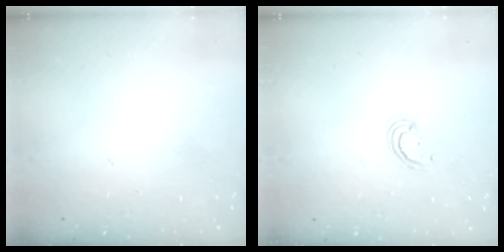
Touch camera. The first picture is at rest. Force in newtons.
{"total": 2.3, "press": 2.3, "slide": 0.3}